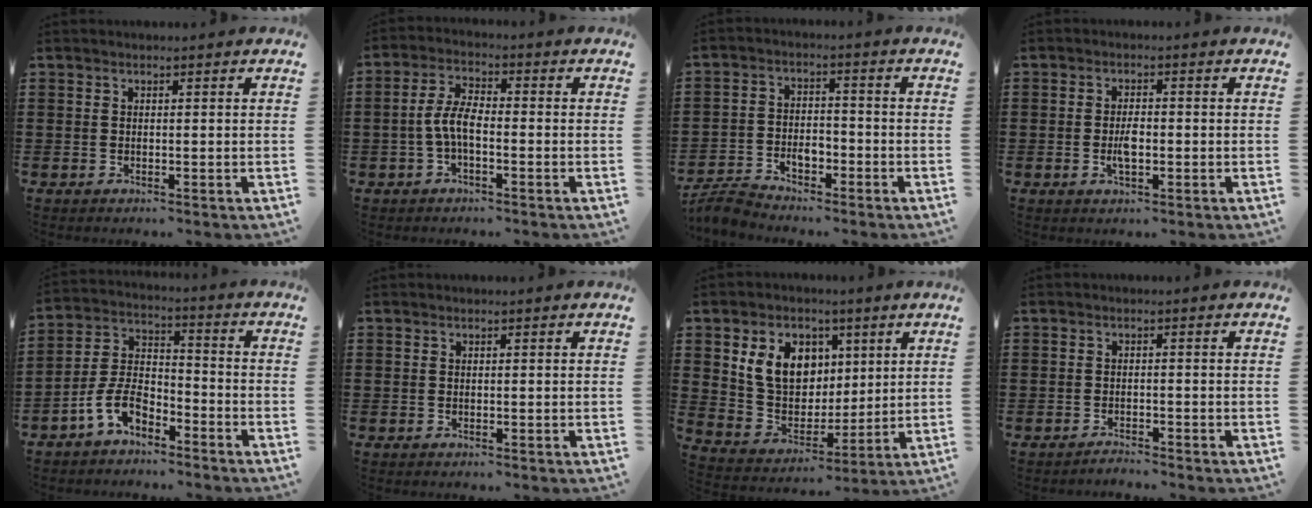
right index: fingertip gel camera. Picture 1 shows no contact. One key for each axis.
{"total": 5.3, "fx": -1.3, "fy": 2.1, "fz": 4.7, "tx": -0.110, "ty": -0.001, "tz": -0.032}
{"total": 4.0, "fx": -3.3, "fy": 1.6, "fz": 1.7, "tx": -0.037, "ty": 0.013, "tz": -0.066}
{"total": 3.1, "fx": -0.6, "fy": 1.3, "fz": 2.8, "tx": -0.058, "ty": 0.000, "tz": -0.013}
{"total": 7.3, "fx": -4.8, "fy": 3.5, "fz": 4.2, "tx": -0.101, "ty": 0.009, "tz": -0.096}
{"total": 0.0}
{"total": 9.8, "fx": 3.4, "fy": 7.9, "fz": 4.7, "tx": -0.119, "ty": 0.011, "tz": 0.065}
{"total": 1.4, "fx": -1.4, "fy": 0.0, "fz": 0.0, "tx": -0.003, "ty": 0.004, "tz": -0.029}